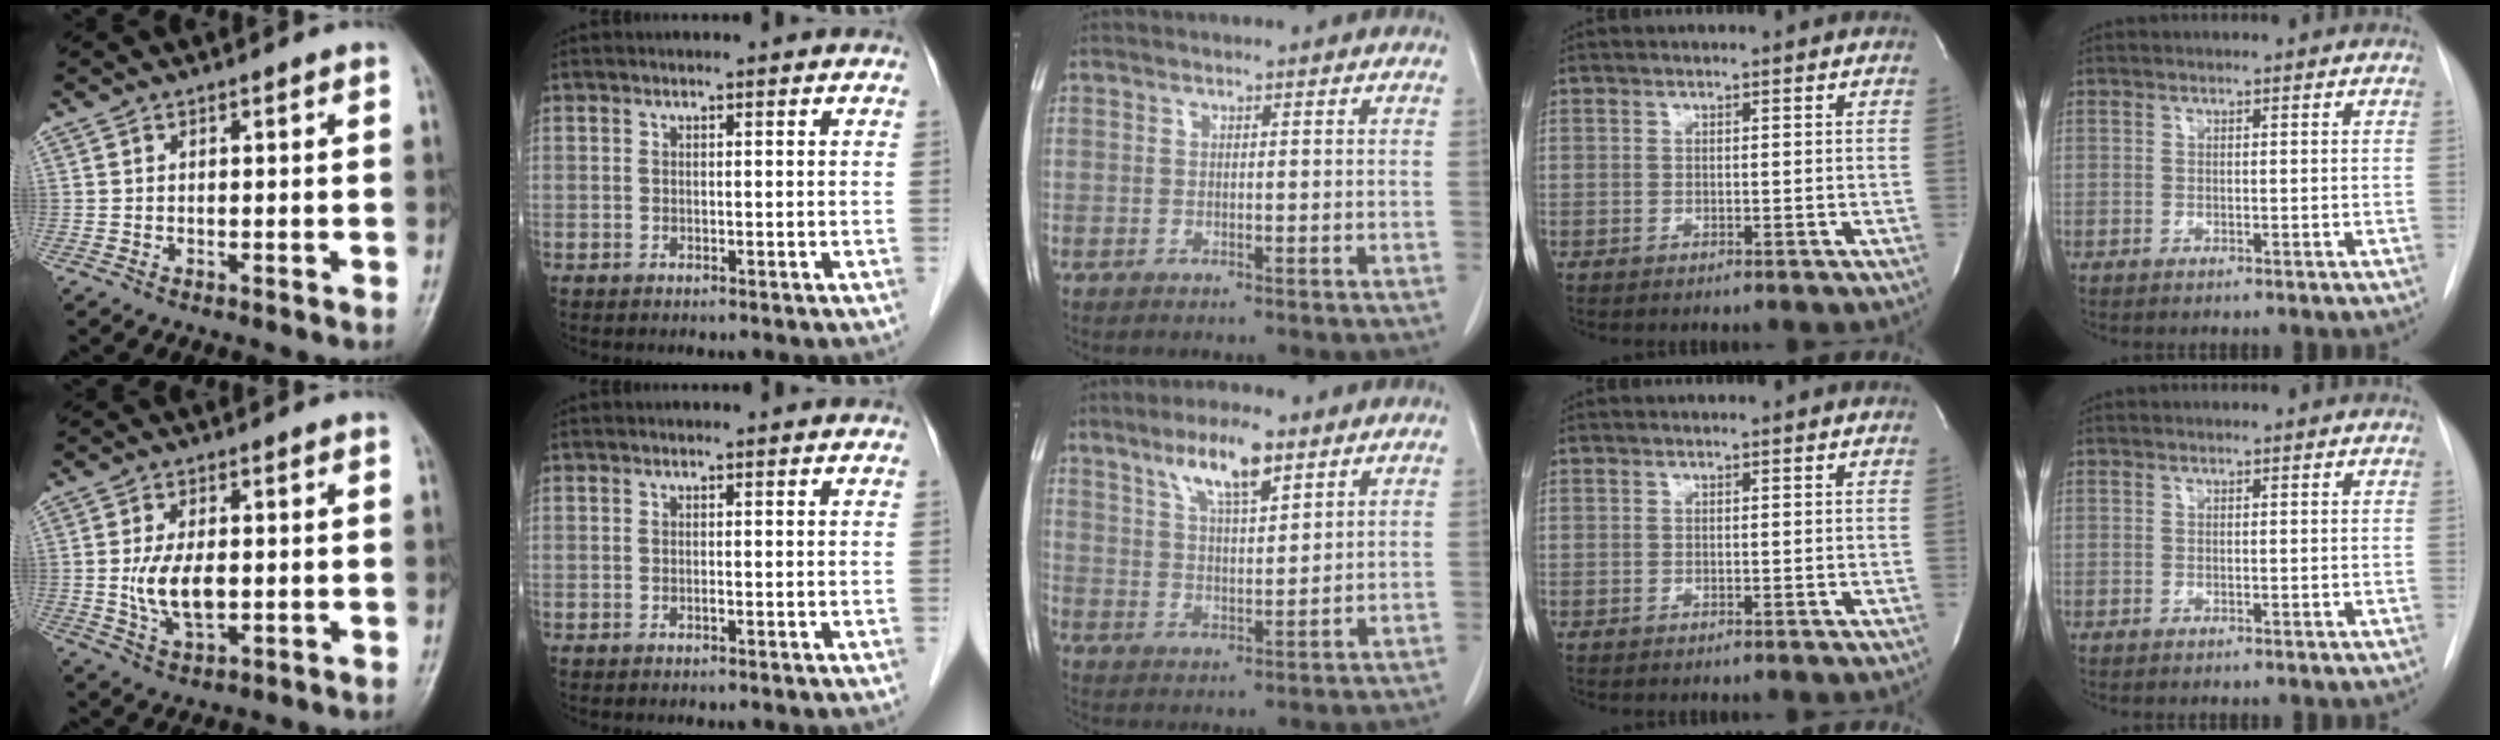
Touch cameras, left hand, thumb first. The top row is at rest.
{"thumb": {"total": 8.2, "force": [-0.3, 4.4, 7.0], "torque": [-0.128, -0.007, 0.000]}, "middle": {"total": 8.5, "force": [5.4, 1.9, 6.3], "torque": [-0.121, 0.004, 0.098]}}